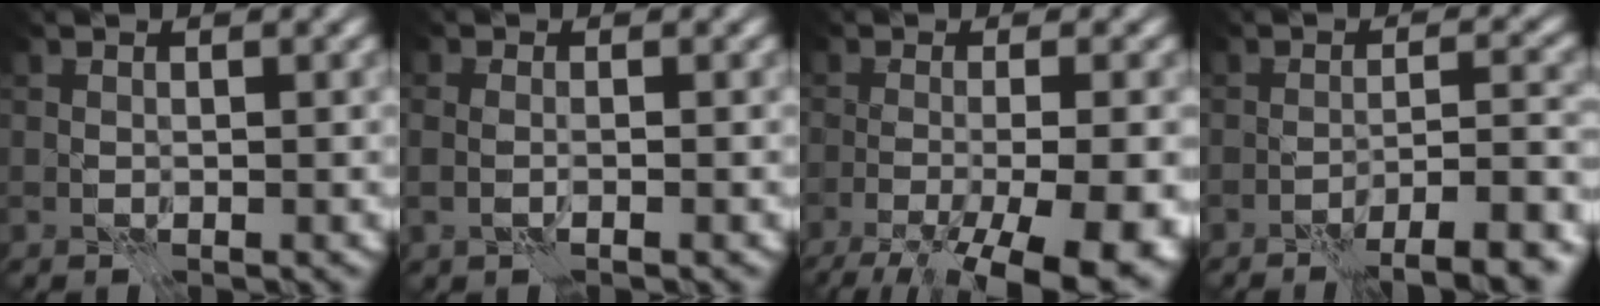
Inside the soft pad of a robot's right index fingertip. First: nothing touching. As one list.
[{"total": 0.7, "force": [-0.2, 0.1, 0.7], "torque": [-0.014, 0.000, -0.004]}, {"total": 12.3, "force": [-7.1, 3.4, 9.5], "torque": [-0.121, -0.028, -0.091]}, {"total": 7.0, "force": [-5.2, 1.0, 4.7], "torque": [-0.050, 0.015, -0.074]}]